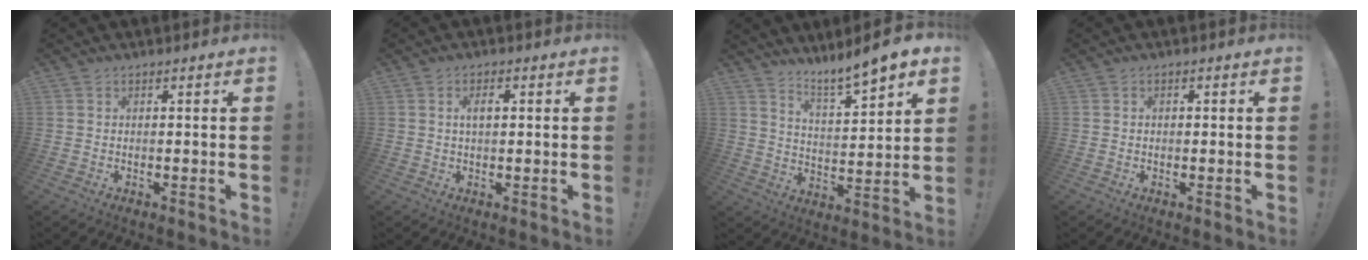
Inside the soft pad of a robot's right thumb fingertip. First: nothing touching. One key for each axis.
{"total": 2.8, "fx": 0.5, "fy": 1.4, "fz": 2.3, "tx": -0.024, "ty": -0.001, "tz": 0.002}
{"total": 9.2, "fx": 8.2, "fy": 0.4, "fz": 4.2, "tx": -0.067, "ty": -0.071, "tz": 0.139}
{"total": 0.6, "fx": -0.4, "fy": 0.4, "fz": 0.0, "tx": 0.001, "ty": 0.002, "tz": -0.007}